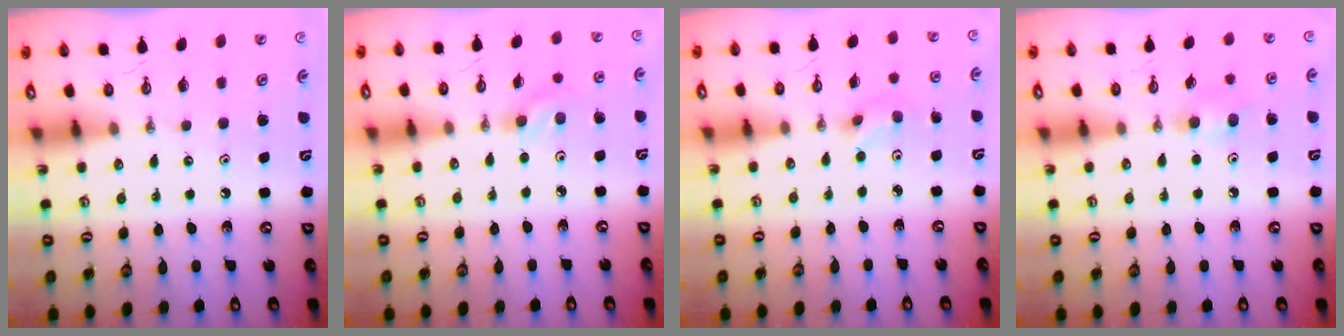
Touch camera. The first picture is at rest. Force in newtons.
{"total": 3.7, "press": 3.3, "slide": 1.6}
{"total": 2.4, "press": 2.4, "slide": 0.1}
{"total": 5.8, "press": 5.6, "slide": 1.5}